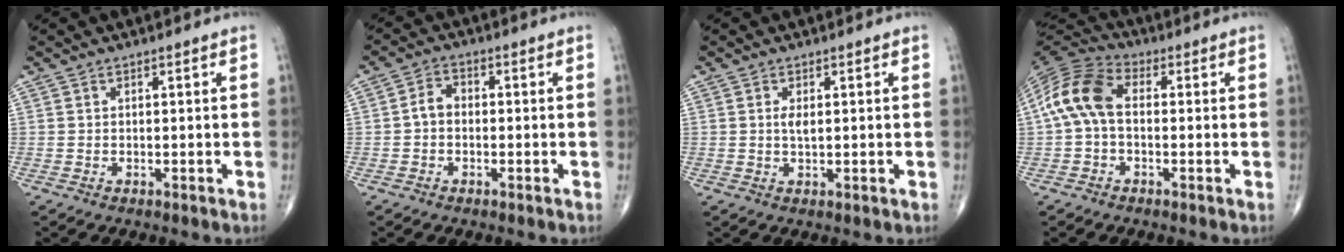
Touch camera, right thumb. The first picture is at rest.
{"total": 3.3, "force": [-0.6, 2.4, 2.2], "torque": [-0.033, 0.015, -0.019]}
{"total": 1.9, "force": [0.4, 0.7, 1.7], "torque": [-0.034, -0.004, 0.008]}
{"total": 11.0, "force": [0.2, 6.9, 8.6], "torque": [-0.173, 0.029, -0.010]}